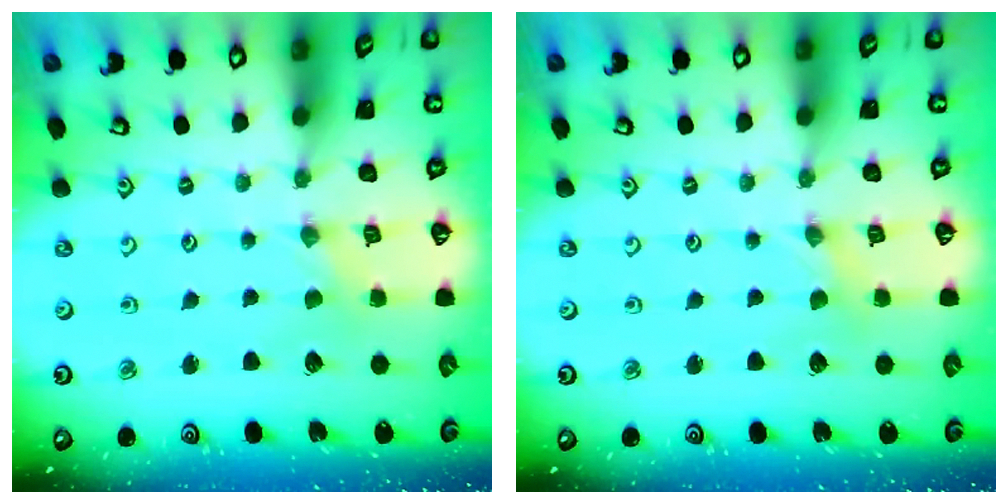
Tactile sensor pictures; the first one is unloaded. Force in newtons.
{"total": 1.2, "press": 1.1, "slide": 0.2}